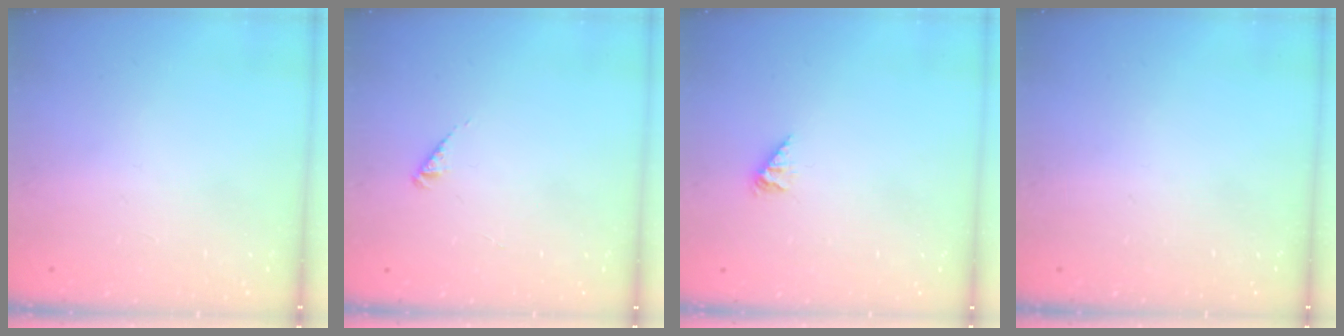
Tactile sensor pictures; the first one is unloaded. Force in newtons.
{"total": 2.5, "press": 2.5, "slide": 0.5}
{"total": 1.8, "press": 1.7, "slide": 0.3}
{"total": 0.0}